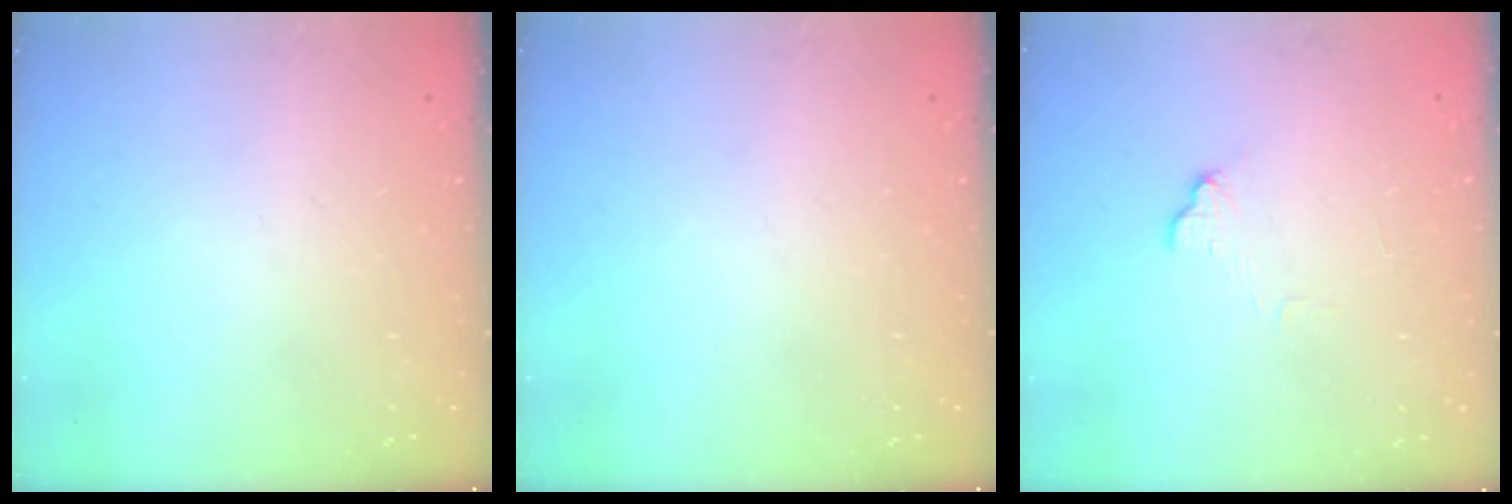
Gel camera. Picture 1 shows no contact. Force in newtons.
{"total": 0.0}
{"total": 6.6, "press": 6.6, "slide": 0.5}